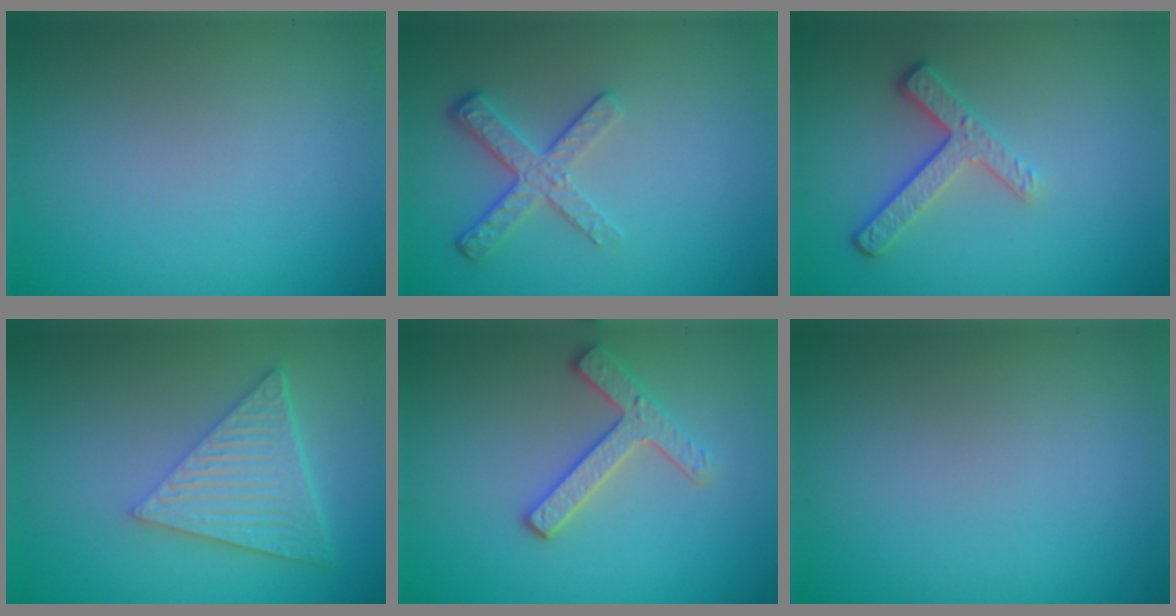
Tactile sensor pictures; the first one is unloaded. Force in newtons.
{"total": 3.0, "press": 2.3, "slide": 1.9}
{"total": 3.4, "press": 2.7, "slide": 2.2}
{"total": 6.6, "press": 4.7, "slide": 4.6}
{"total": 3.1, "press": 2.8, "slide": 1.2}
{"total": 0.0}